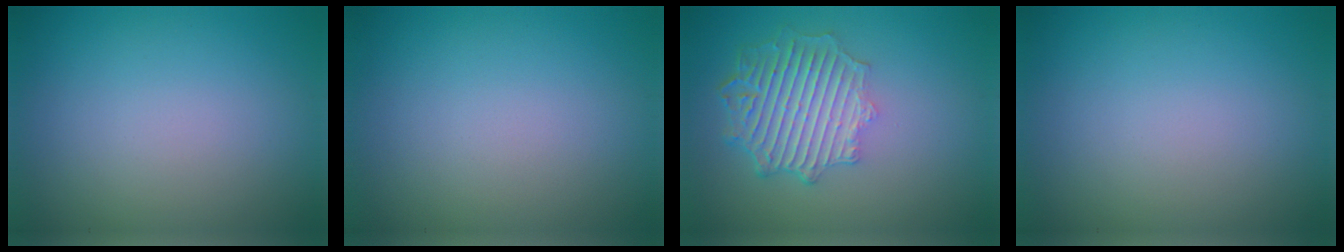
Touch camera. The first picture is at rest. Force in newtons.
{"total": 0.0}
{"total": 6.2, "press": 4.8, "slide": 3.8}
{"total": 0.0}